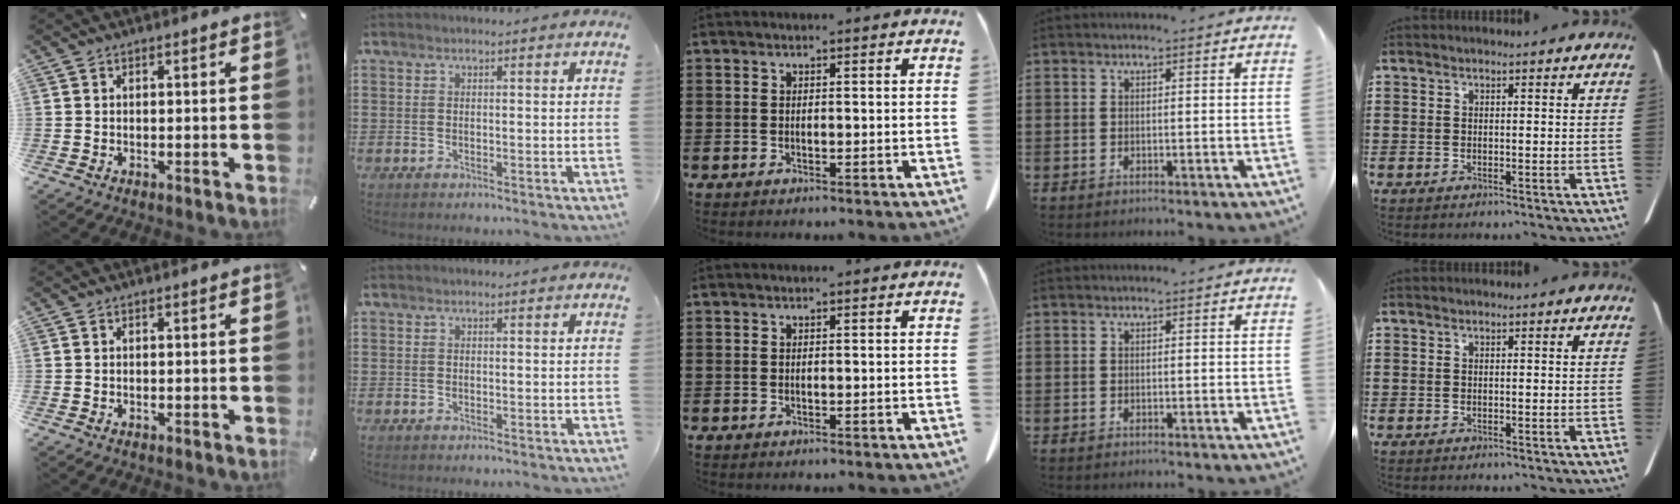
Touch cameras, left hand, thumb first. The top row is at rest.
{}